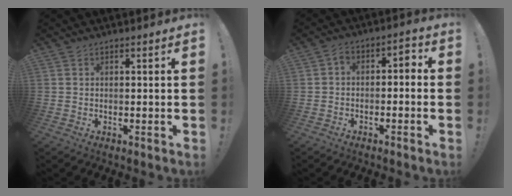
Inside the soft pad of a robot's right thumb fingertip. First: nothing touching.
{"total": 4.7, "force": [-3.5, 2.5, 1.7], "torque": [-0.021, 0.021, -0.066]}